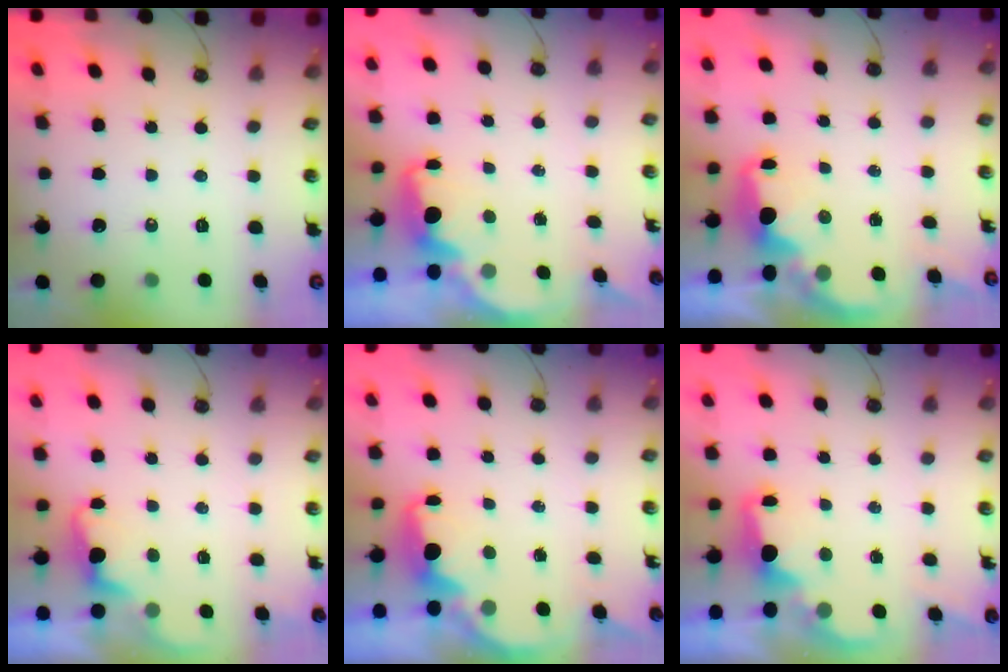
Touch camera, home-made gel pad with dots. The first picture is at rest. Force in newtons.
{"total": 2.3, "press": 2.2, "slide": 0.6}
{"total": 3.0, "press": 2.9, "slide": 0.6}
{"total": 1.6, "press": 1.3, "slide": 0.8}
{"total": 2.4, "press": 2.3, "slide": 0.8}
{"total": 2.1, "press": 2.0, "slide": 0.7}